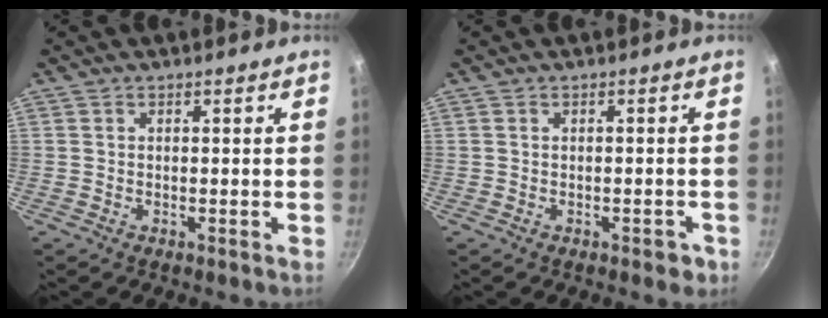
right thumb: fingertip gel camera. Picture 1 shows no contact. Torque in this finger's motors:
{"motor_torque": [0.47, -0.10, -0.22, 0.06, -0.01]}